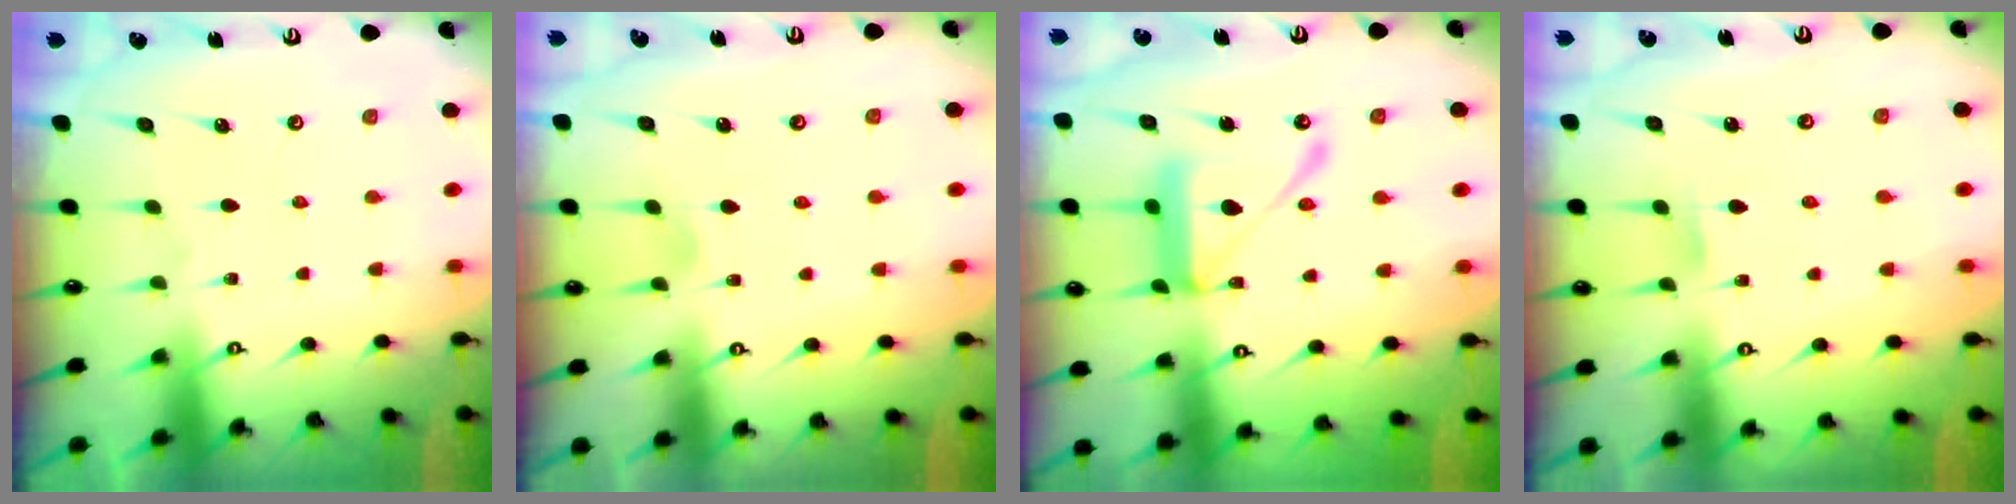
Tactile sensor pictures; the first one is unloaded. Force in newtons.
{"total": 4.3, "press": 4.2, "slide": 0.6}
{"total": 15.8, "press": 15.7, "slide": 1.7}
{"total": 4.3, "press": 4.2, "slide": 0.6}